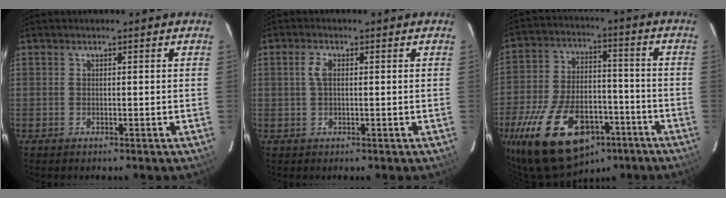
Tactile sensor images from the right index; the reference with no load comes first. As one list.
[{"total": 2.3, "force": [0.3, 1.1, 2.0], "torque": [-0.043, 0.005, 0.004]}, {"total": 24.4, "force": [-13.9, 13.2, 15.0], "torque": [-0.304, -0.007, -0.210]}]